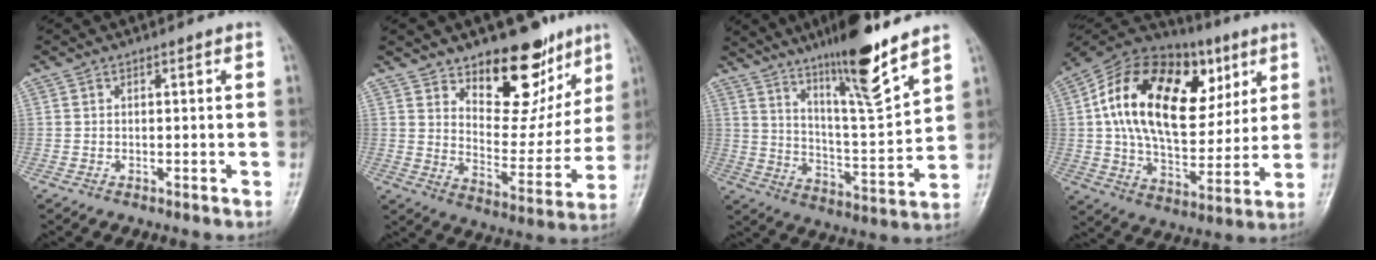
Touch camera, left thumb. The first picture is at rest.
{"total": 17.0, "force": [11.5, 8.7, 8.9], "torque": [-0.056, -0.082, 0.177]}
{"total": 16.3, "force": [11.9, 1.4, 11.1], "torque": [-0.168, -0.076, 0.203]}
{"total": 27.6, "force": [8.0, 16.2, 20.9], "torque": [-0.336, 0.007, 0.127]}